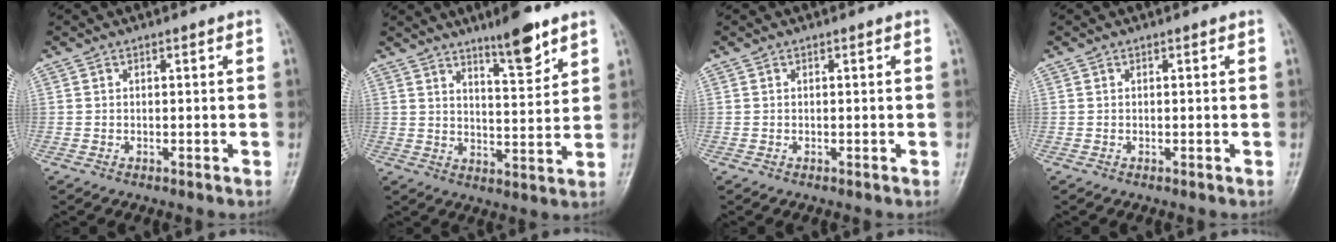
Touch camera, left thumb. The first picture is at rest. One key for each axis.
{"total": 8.8, "fx": 6.3, "fy": 1.9, "fz": 5.8, "tx": -0.076, "ty": -0.048, "tz": 0.101}
{"total": 0.0}
{"total": 0.0}